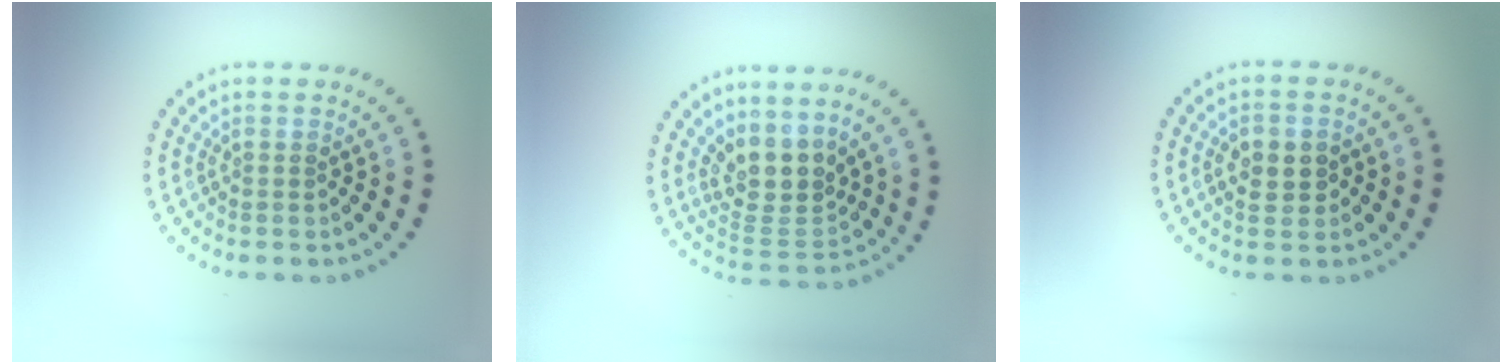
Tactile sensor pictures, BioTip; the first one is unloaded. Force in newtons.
{"total": 3.9, "press": 3.0, "slide": 2.4}
{"total": 2.7, "press": 2.7, "slide": 0.2}